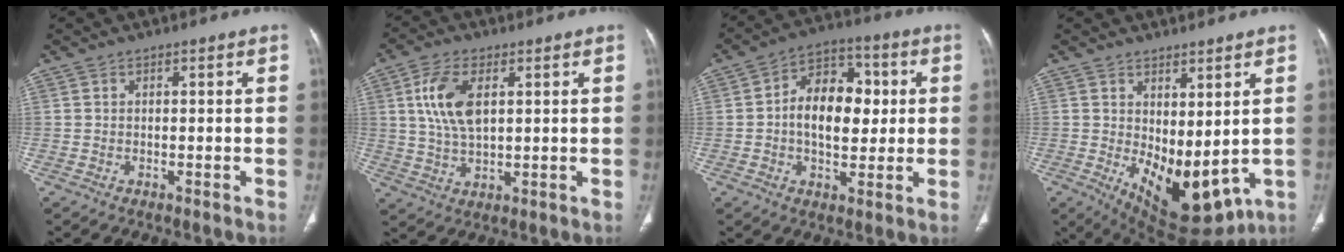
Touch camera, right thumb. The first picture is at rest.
{"total": 9.5, "force": [2.6, 4.9, 7.7], "torque": [-0.158, -0.005, 0.051]}
{"total": 13.1, "force": [0.8, 8.5, 9.9], "torque": [-0.123, 0.019, 0.005]}
{"total": 13.0, "force": [0.1, 6.7, 11.1], "torque": [-0.152, -0.024, 0.031]}